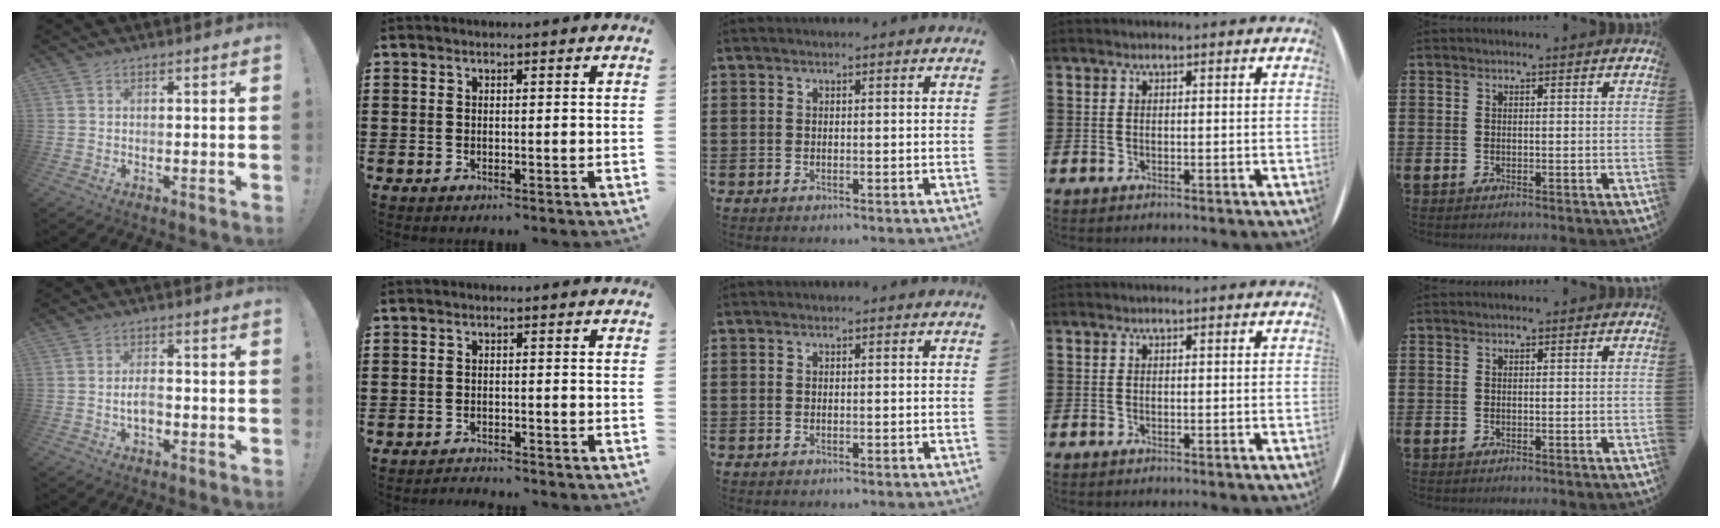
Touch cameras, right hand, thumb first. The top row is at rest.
{"thumb": {"total": 3.9, "force": [-1.1, 1.7, 3.4], "torque": [-0.065, 0.006, -0.021]}, "index": {"total": 1.4, "force": [-1.4, 0.0, -0.1], "torque": [-0.003, 0.001, -0.029]}}